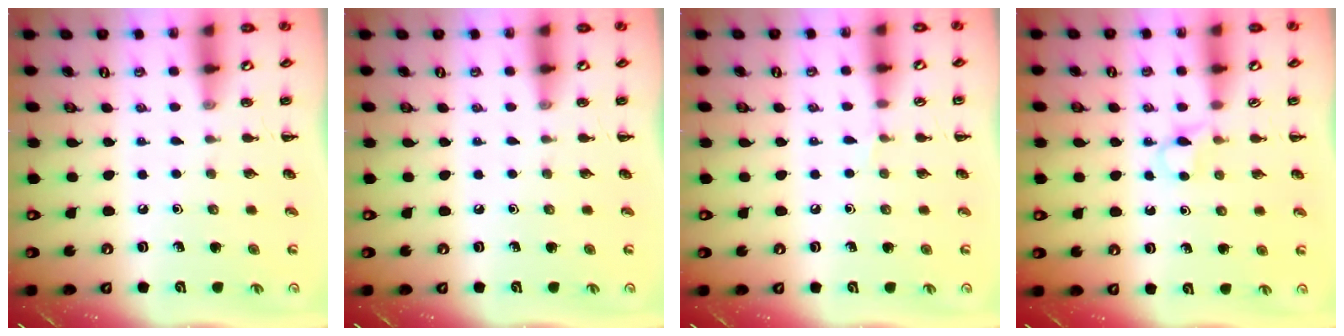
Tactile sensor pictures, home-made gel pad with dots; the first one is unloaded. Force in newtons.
{"total": 0.0}
{"total": 3.0, "press": 2.8, "slide": 1.1}
{"total": 3.7, "press": 3.5, "slide": 1.3}